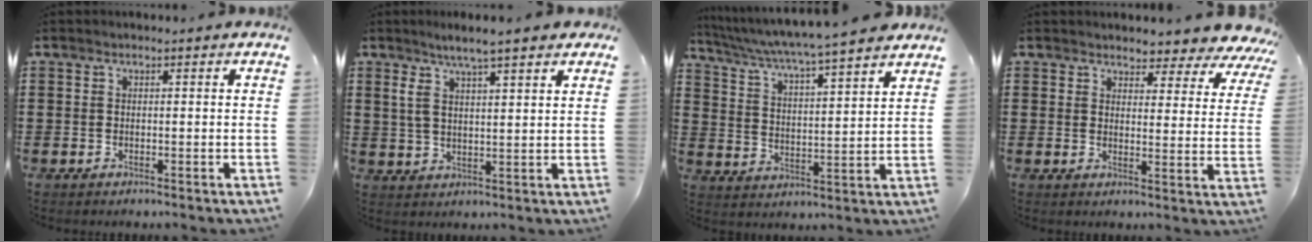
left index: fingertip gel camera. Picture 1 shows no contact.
{"total": 6.1, "force": [4.0, 1.4, 4.4], "torque": [-0.097, 0.002, 0.068]}
{"total": 4.6, "force": [4.2, -0.5, 1.8], "torque": [-0.056, -0.032, 0.064]}
{"total": 3.8, "force": [3.7, 0.8, 0.7], "torque": [-0.020, -0.027, 0.060]}